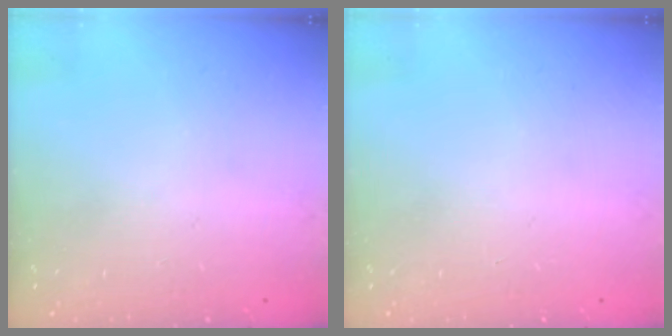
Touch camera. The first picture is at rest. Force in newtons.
{"total": 0.0}